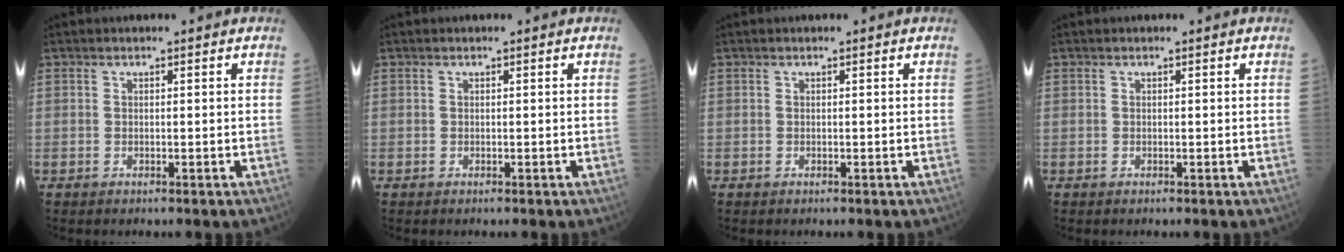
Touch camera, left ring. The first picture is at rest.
{"total": 0.0}
{"total": 0.0}
{"total": 0.0}